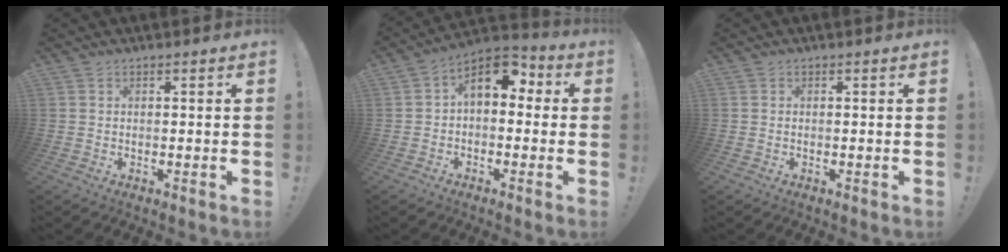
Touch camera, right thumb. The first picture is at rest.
{"total": 10.0, "force": [2.7, 6.2, 7.4], "torque": [-0.114, -0.003, 0.054]}
{"total": 0.0}